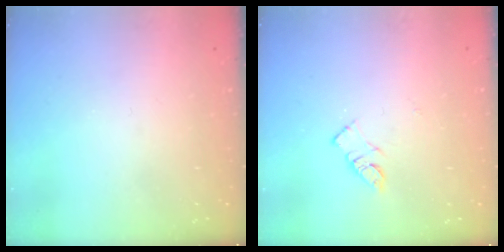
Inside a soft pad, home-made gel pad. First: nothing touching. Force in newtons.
{"total": 5.5, "press": 5.4, "slide": 0.5}